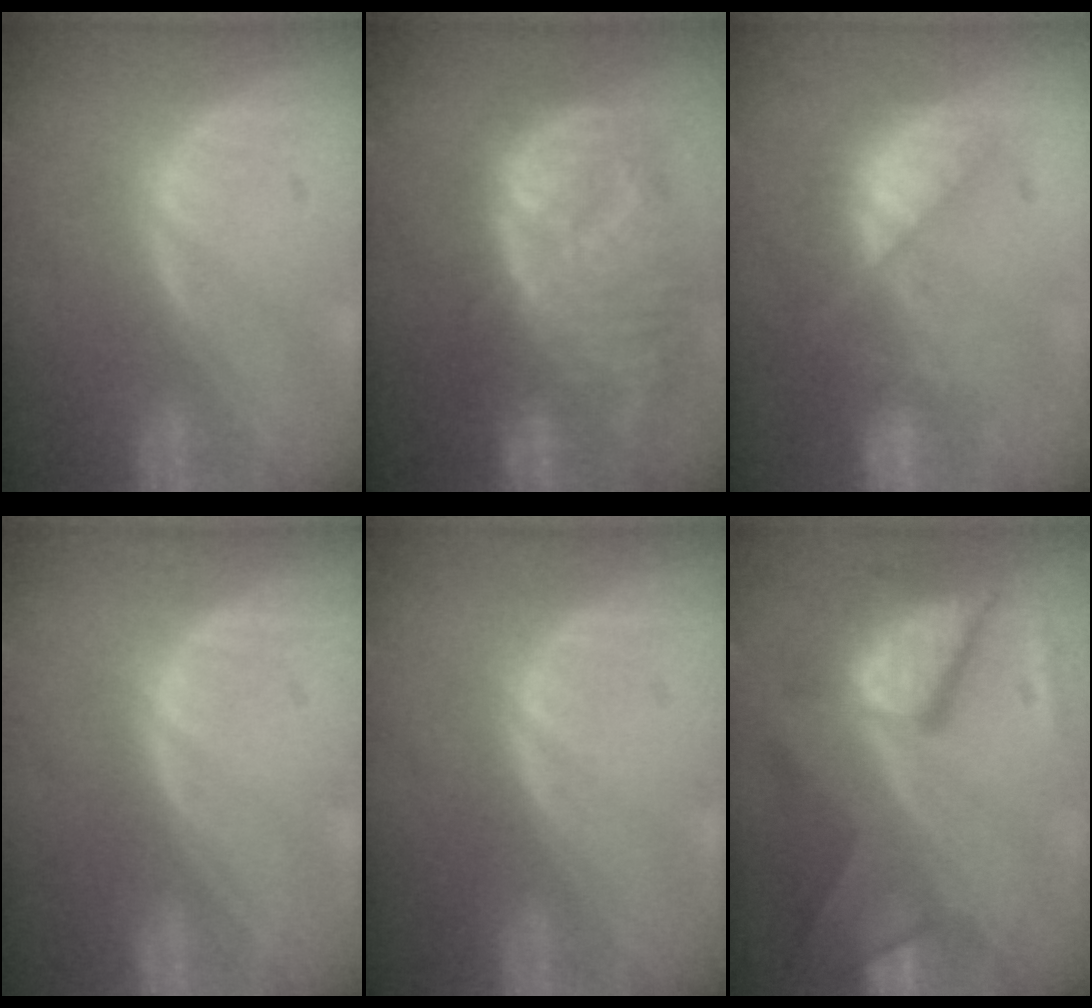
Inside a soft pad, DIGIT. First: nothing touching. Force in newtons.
{"total": 12.5, "press": 10.8, "slide": 6.3}
{"total": 7.1, "press": 7.0, "slide": 1.3}
{"total": 0.0}
{"total": 0.0}
{"total": 10.7, "press": 10.7, "slide": 1.0}